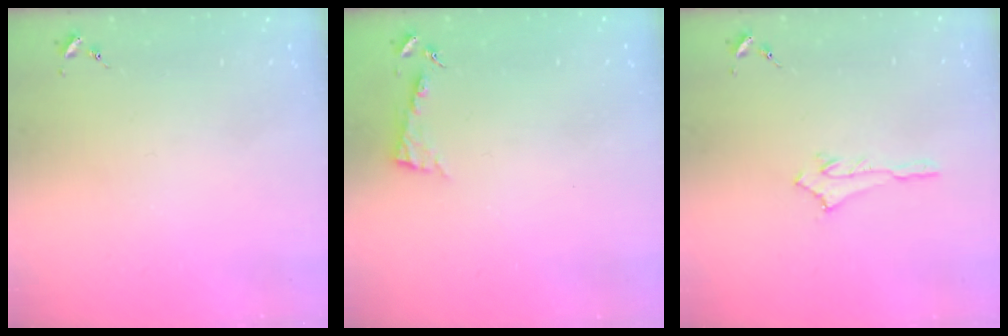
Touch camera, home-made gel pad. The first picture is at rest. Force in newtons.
{"total": 3.9, "press": 3.9, "slide": 0.4}
{"total": 2.5, "press": 2.5, "slide": 0.2}